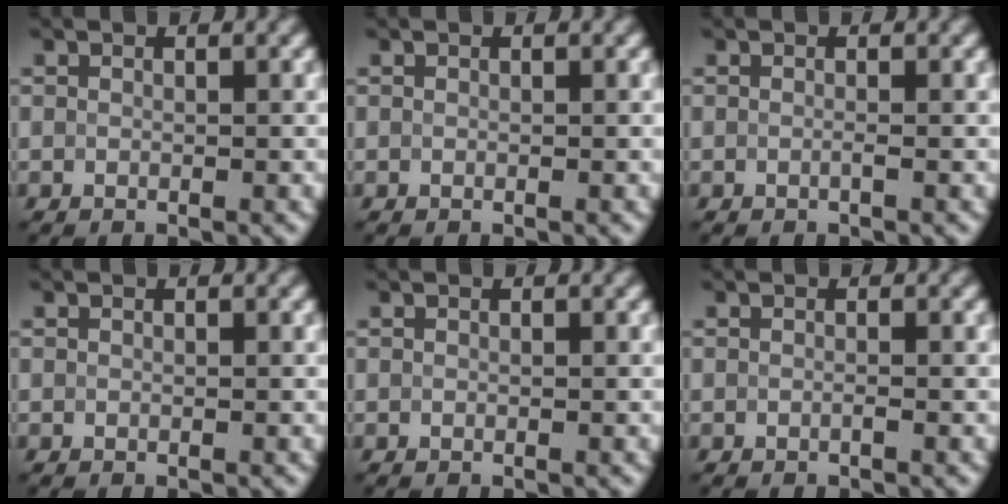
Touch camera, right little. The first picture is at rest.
{"total": 0.0}
{"total": 0.7, "force": [-0.5, 0.0, 0.4], "torque": [-0.005, -0.003, -0.012]}
{"total": 0.0}
{"total": 0.0}
{"total": 0.6, "force": [-0.5, 0.0, 0.3], "torque": [-0.005, -0.005, -0.011]}